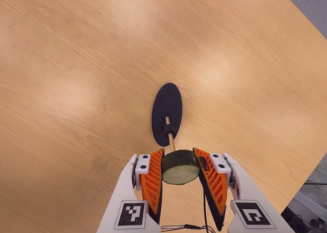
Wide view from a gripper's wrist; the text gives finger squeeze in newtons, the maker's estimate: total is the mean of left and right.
{"total": 11.3, "left": 11.9, "right": 10.6}